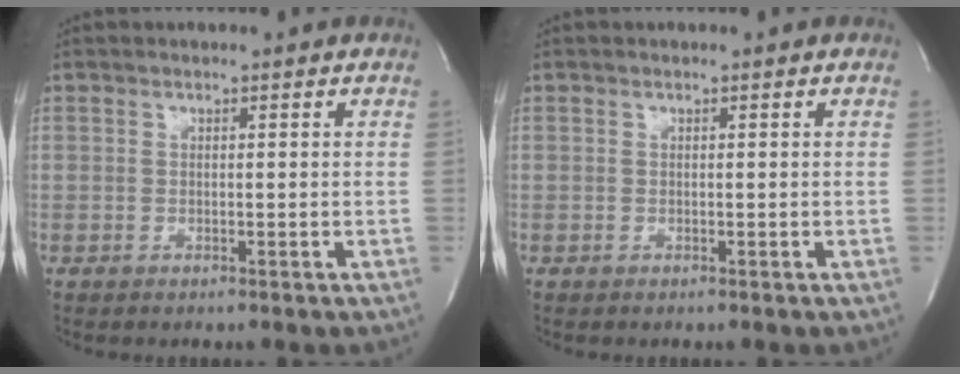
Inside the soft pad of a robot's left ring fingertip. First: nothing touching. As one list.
[{"total": 0.0}]